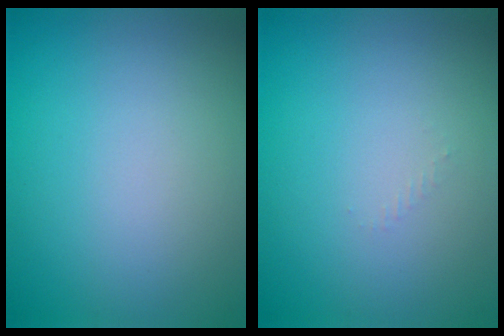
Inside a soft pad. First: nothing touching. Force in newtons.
{"total": 0.5, "press": 0.5, "slide": 0.2}